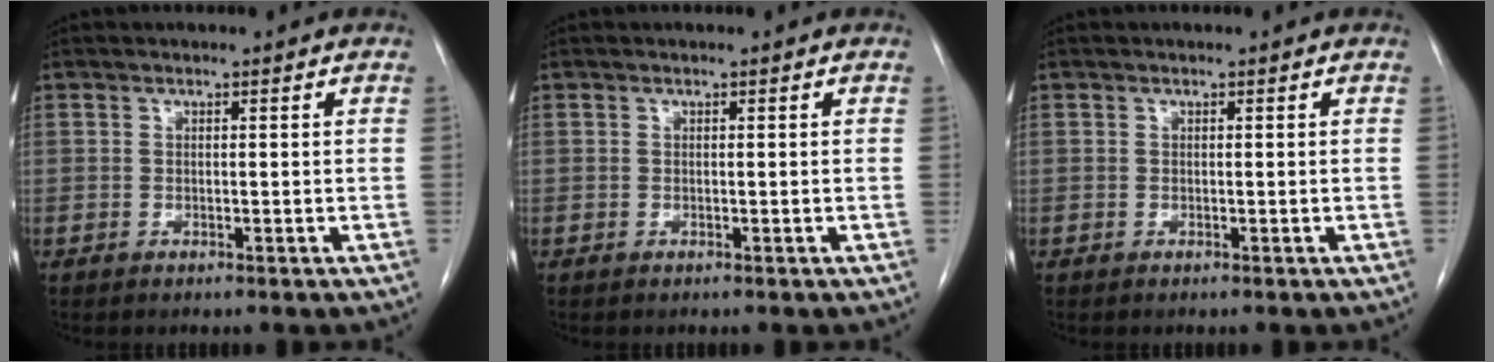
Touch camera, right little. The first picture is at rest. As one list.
[{"total": 0.0}, {"total": 0.0}]